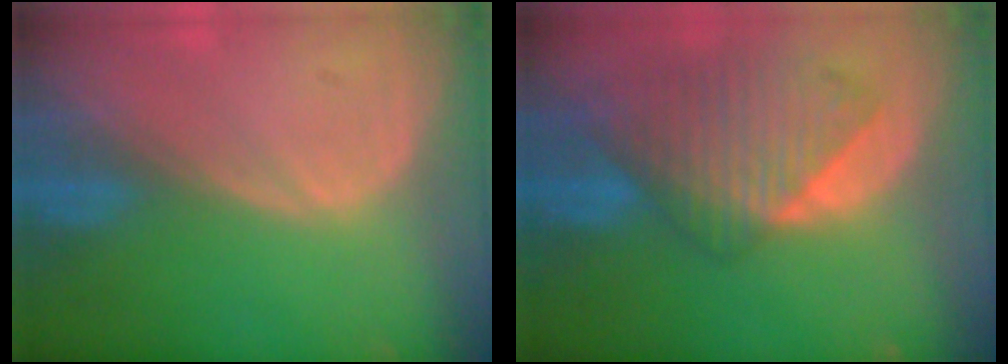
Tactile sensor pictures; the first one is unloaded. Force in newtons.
{"total": 9.5, "press": 8.4, "slide": 4.6}